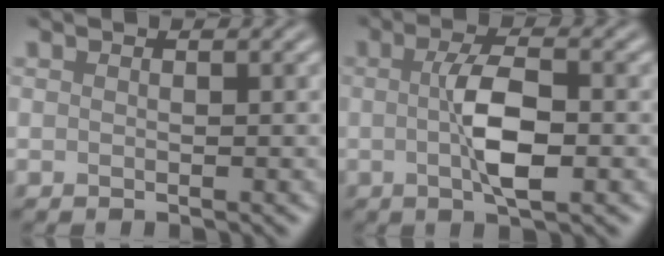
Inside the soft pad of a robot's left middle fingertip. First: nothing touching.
{"total": 4.5, "force": [-0.2, 1.3, 4.3], "torque": [-0.083, 0.000, -0.005]}